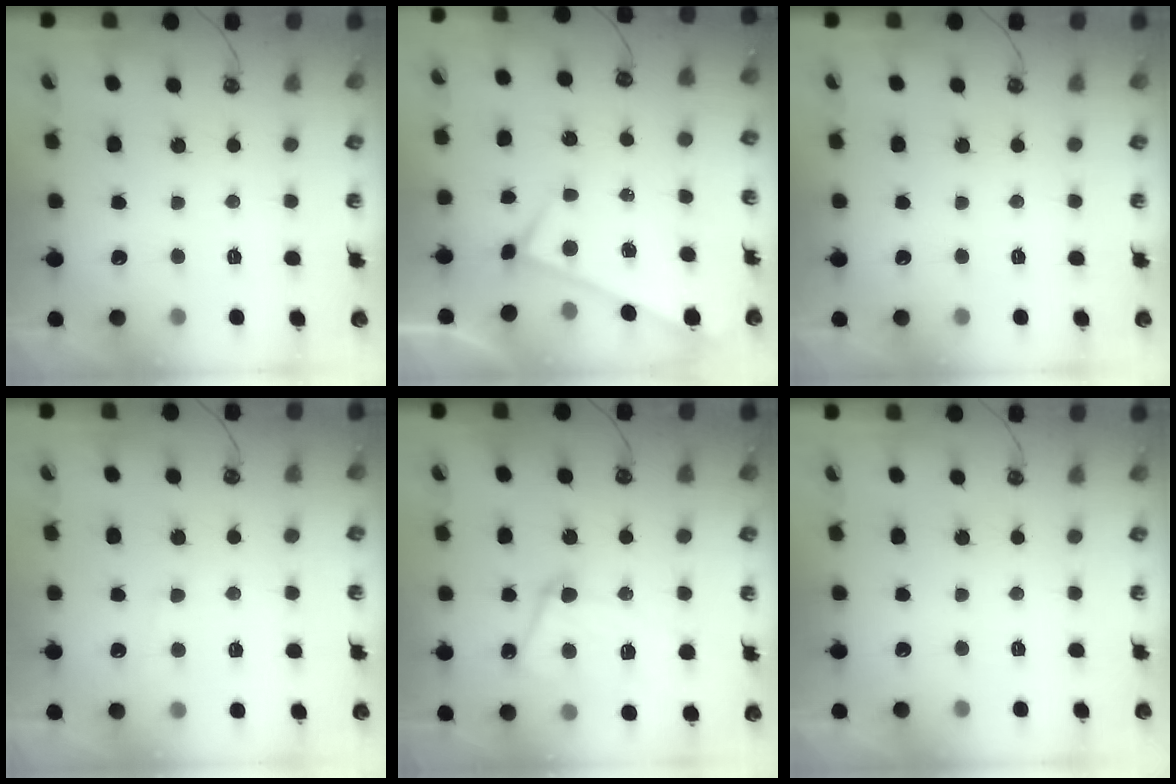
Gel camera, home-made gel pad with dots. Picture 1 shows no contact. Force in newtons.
{"total": 0.0}
{"total": 0.0}
{"total": 0.6, "press": 0.3, "slide": 0.6}
{"total": 13.2, "press": 13.2, "slide": 1.2}
{"total": 0.0}